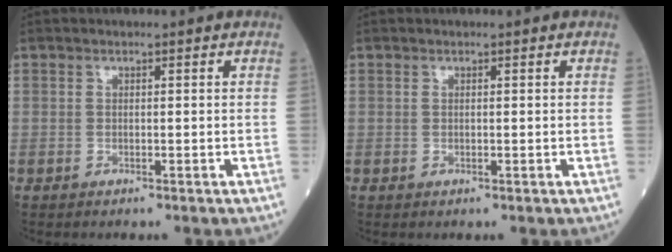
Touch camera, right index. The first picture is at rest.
{"total": 0.0}